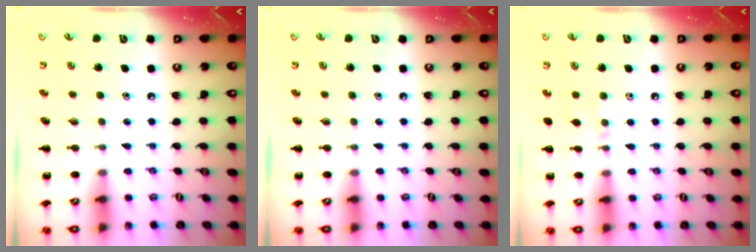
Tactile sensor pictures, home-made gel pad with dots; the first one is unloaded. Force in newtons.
{"total": 0.0}
{"total": 5.1, "press": 4.8, "slide": 1.6}